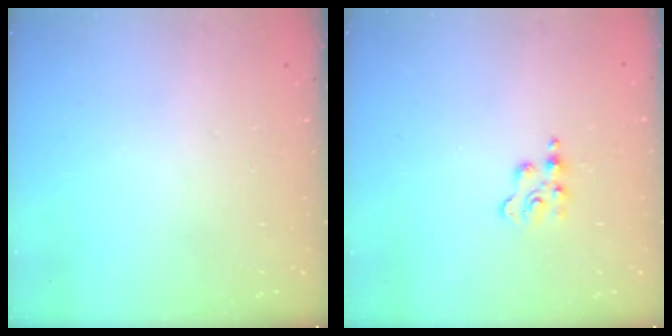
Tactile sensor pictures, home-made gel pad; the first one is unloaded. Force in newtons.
{"total": 2.7, "press": 2.7, "slide": 0.5}